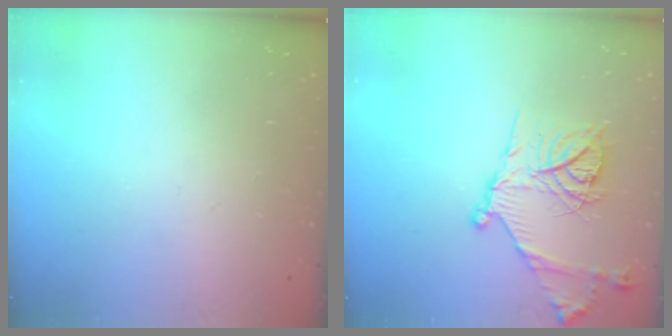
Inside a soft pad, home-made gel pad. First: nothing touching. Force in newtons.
{"total": 18.9, "press": 18.8, "slide": 1.9}